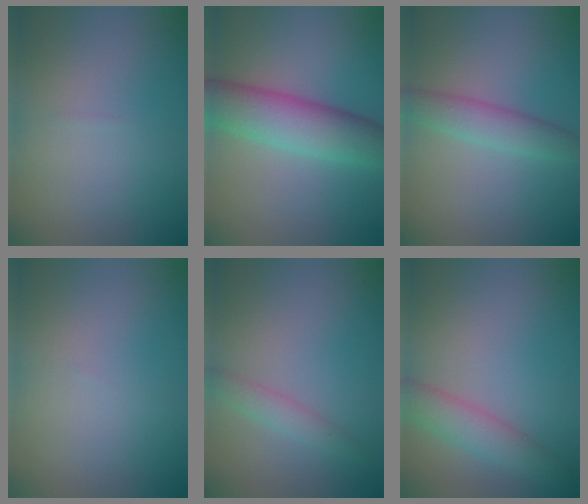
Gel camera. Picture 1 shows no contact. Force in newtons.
{"total": 6.8, "press": 6.8, "slide": 0.2}
{"total": 2.9, "press": 2.9, "slide": 0.2}
{"total": 0.0}
{"total": 1.6, "press": 1.6, "slide": 0.1}
{"total": 3.5, "press": 3.5, "slide": 0.1}